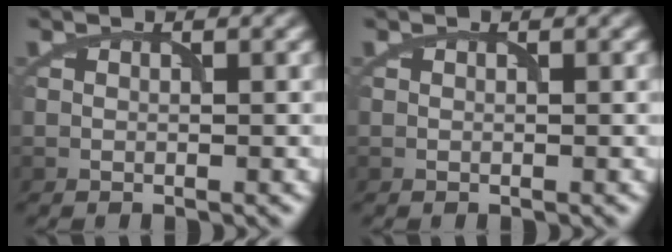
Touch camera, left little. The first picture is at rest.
{"total": 0.0}